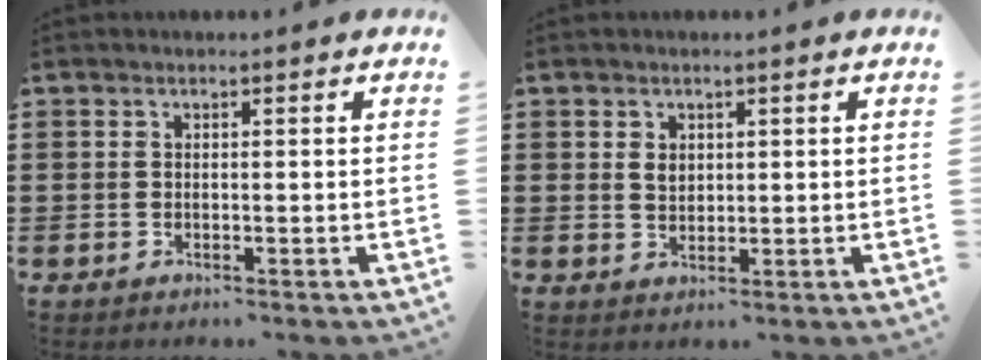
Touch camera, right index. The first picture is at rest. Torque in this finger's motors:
{"motor_torque": [2.14, 0.00, -0.45, -0.19]}